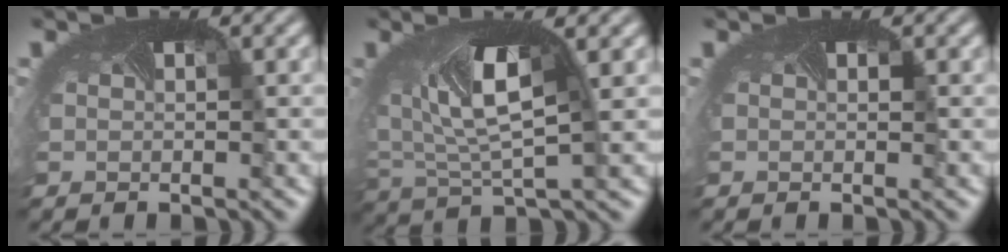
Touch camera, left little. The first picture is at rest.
{"total": 6.2, "force": [1.7, 2.9, 5.3], "torque": [-0.123, -0.001, 0.024]}
{"total": 0.0}